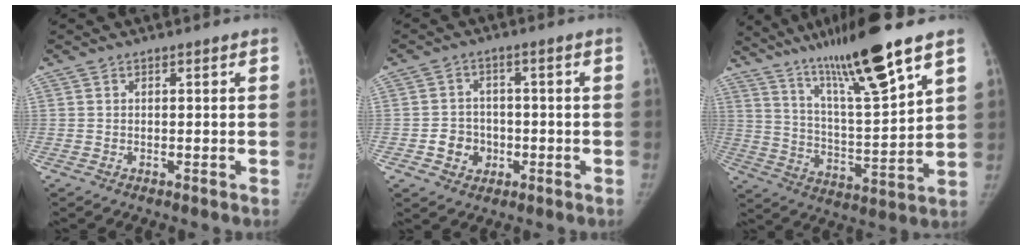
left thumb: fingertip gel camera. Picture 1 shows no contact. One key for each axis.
{"total": 5.6, "fx": -1.7, "fy": 5.0, "fz": 1.9, "tx": -0.004, "ty": 0.015, "tz": -0.024}
{"total": 18.7, "fx": 12.9, "fy": 1.3, "fz": 13.5, "tx": -0.216, "ty": -0.062, "tz": 0.227}